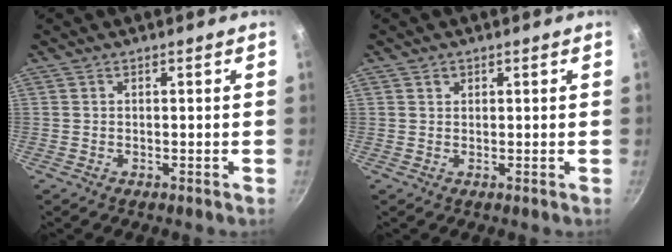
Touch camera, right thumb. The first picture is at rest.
{"total": 1.1, "force": [0.6, 0.9, 0.3], "torque": [-0.001, 0.003, 0.008]}